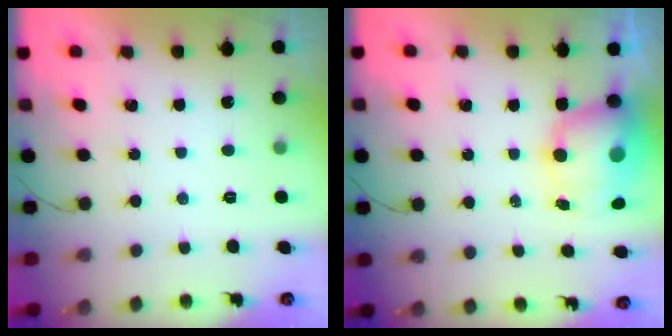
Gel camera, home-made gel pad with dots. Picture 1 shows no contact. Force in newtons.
{"total": 9.8, "press": 9.4, "slide": 2.6}